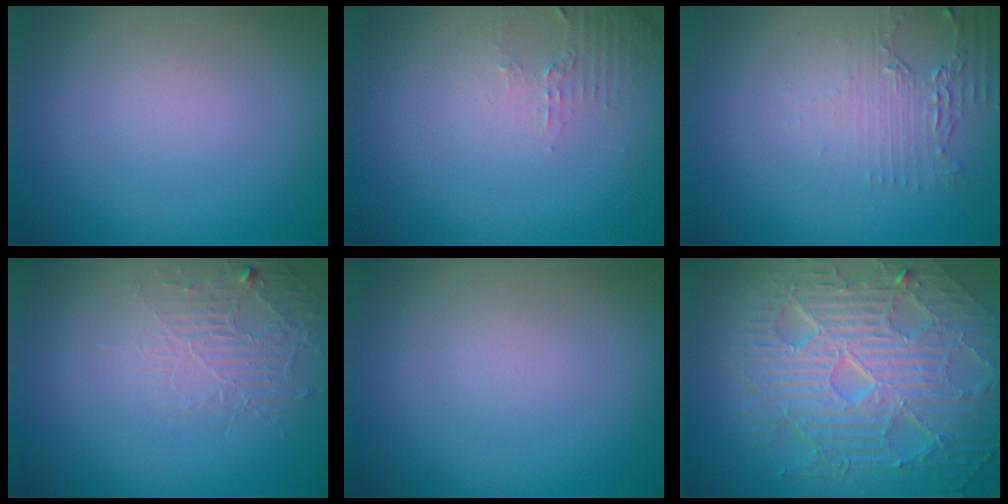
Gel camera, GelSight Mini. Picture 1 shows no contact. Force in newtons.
{"total": 1.4, "press": 1.4, "slide": 0.4}
{"total": 2.2, "press": 1.8, "slide": 1.2}
{"total": 1.8, "press": 0.8, "slide": 1.6}
{"total": 0.0}
{"total": 11.1, "press": 7.2, "slide": 8.5}